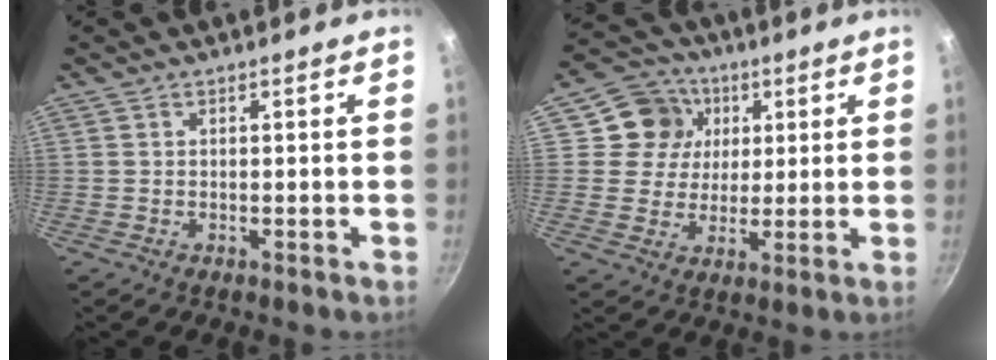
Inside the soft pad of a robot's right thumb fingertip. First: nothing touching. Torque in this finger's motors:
{"motor_torque": [-0.58, 0.69, -0.33, 0.09, -0.01]}